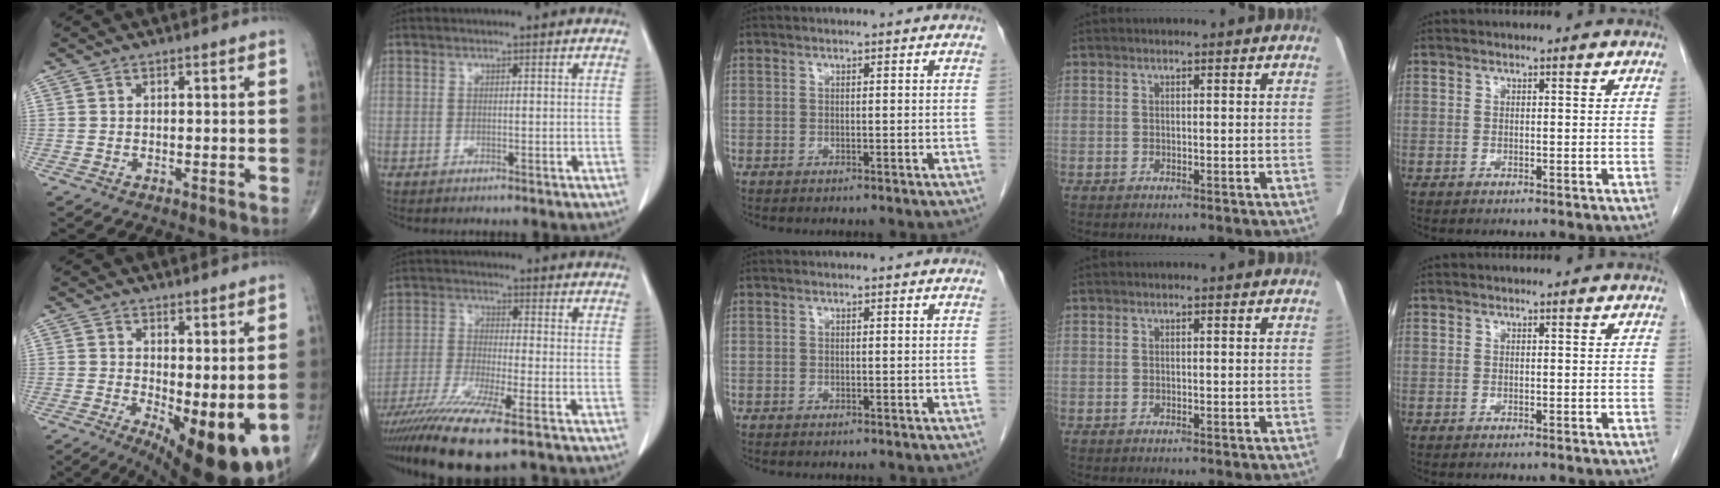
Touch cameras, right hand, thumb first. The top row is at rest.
{"thumb": {"total": 13.6, "force": [-1.9, 5.0, 12.5], "torque": [-0.176, -0.029, -0.011]}, "index": {"total": 12.9, "force": [-9.1, 0.4, 9.1], "torque": [-0.172, -0.031, -0.159]}}